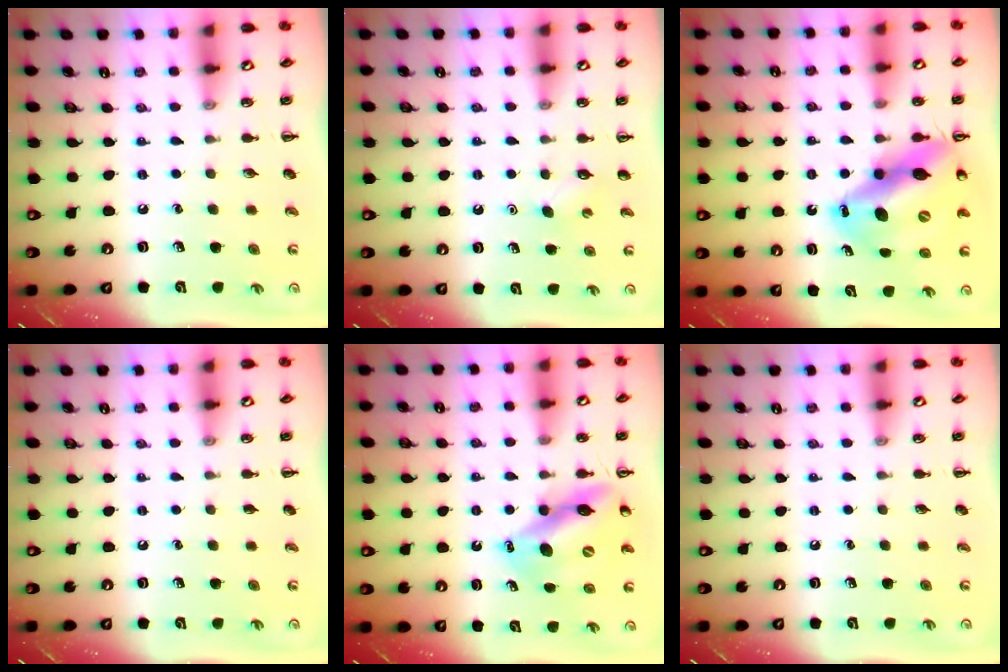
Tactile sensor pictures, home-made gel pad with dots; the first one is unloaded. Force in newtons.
{"total": 2.8, "press": 2.7, "slide": 0.8}
{"total": 17.0, "press": 16.2, "slide": 5.1}
{"total": 0.0}
{"total": 12.9, "press": 12.3, "slide": 4.0}
{"total": 0.0}